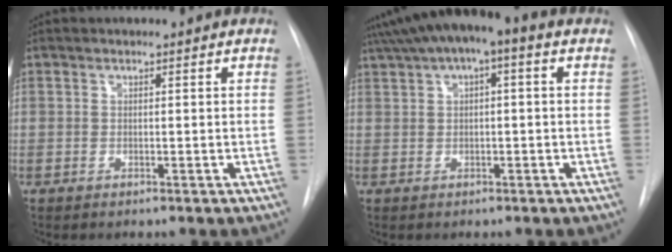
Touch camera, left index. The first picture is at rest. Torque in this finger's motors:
{"motor_torque": [0.89, -1.25, 0.15, 0.21]}